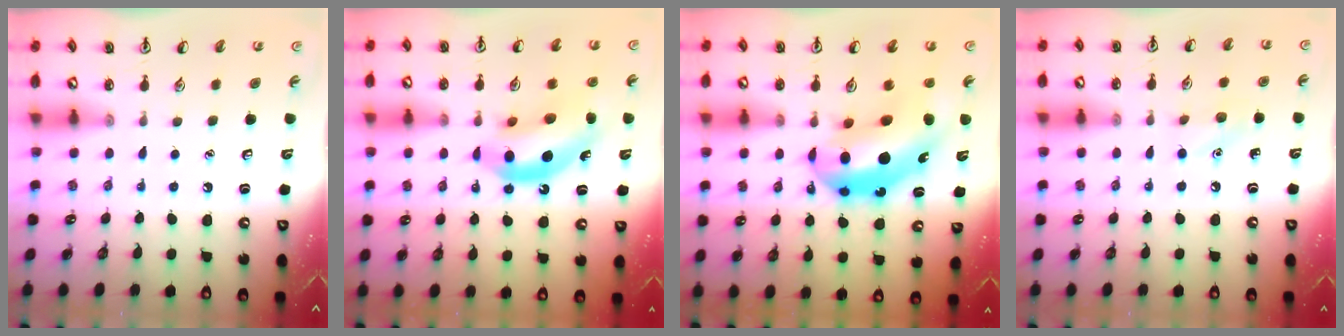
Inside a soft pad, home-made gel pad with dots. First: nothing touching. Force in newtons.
{"total": 13.1, "press": 12.5, "slide": 4.0}
{"total": 16.3, "press": 15.5, "slide": 5.1}
{"total": 6.9, "press": 6.5, "slide": 2.2}